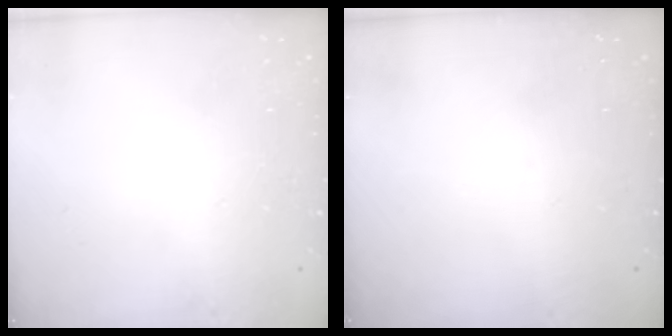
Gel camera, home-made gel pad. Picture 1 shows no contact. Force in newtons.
{"total": 0.0}